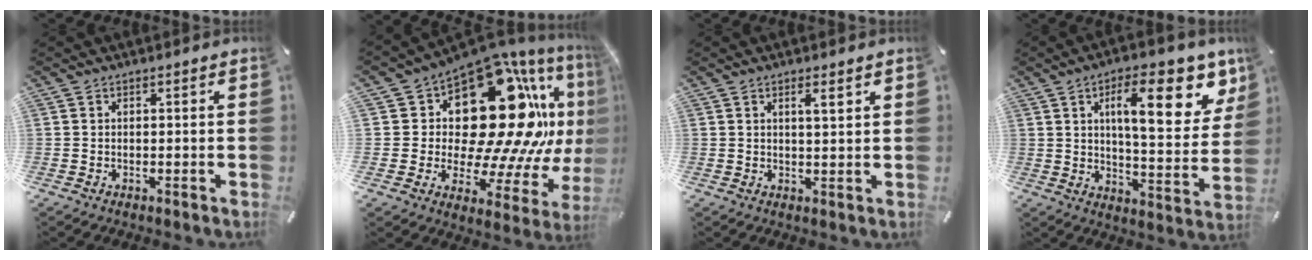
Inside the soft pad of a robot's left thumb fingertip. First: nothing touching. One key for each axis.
{"total": 29.0, "fx": 8.5, "fy": 17.3, "fz": 21.7, "tx": -0.313, "ty": -0.100, "tz": 0.175}
{"total": 3.1, "fx": 1.5, "fy": 0.5, "fz": 2.6, "tx": -0.047, "ty": -0.002, "tz": 0.022}
{"total": 19.8, "fx": 9.0, "fy": 7.2, "fz": 16.2, "tx": -0.232, "ty": -0.036, "tz": 0.135}